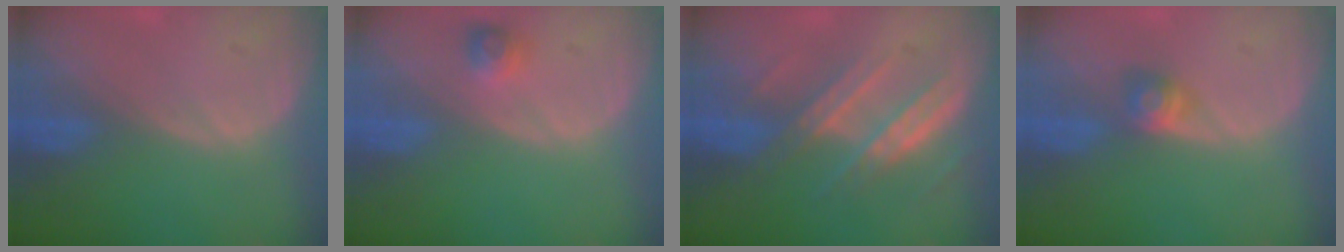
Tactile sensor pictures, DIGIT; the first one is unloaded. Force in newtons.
{"total": 2.2, "press": 2.2, "slide": 0.4}
{"total": 7.1, "press": 6.9, "slide": 1.8}
{"total": 2.7, "press": 2.5, "slide": 1.1}